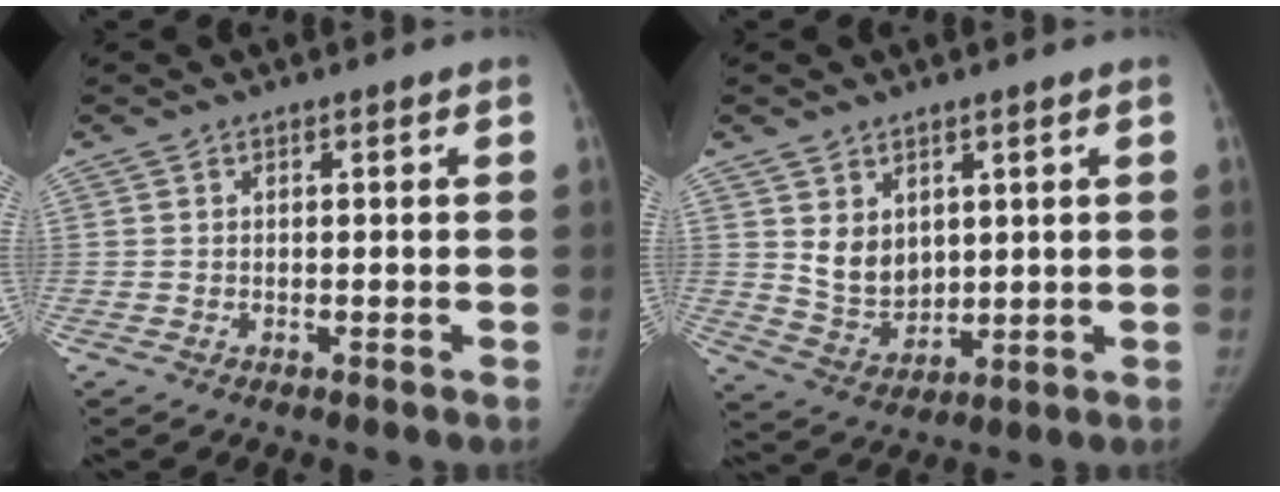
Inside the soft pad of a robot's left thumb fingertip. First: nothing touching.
{"total": 7.3, "force": [2.5, 5.4, 4.2], "torque": [-0.051, -0.029, 0.065]}